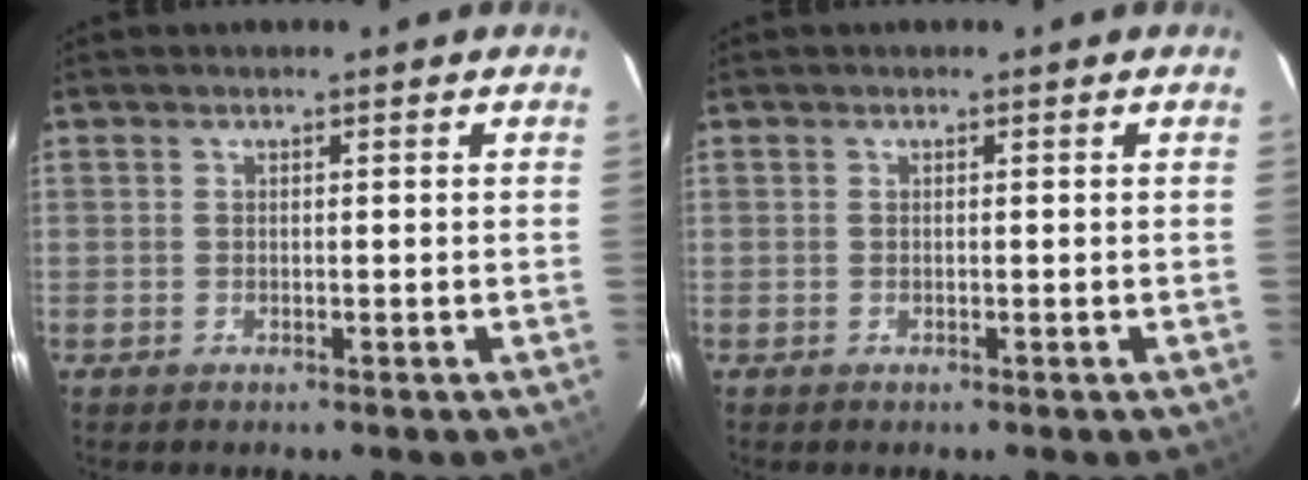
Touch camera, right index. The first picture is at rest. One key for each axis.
{"total": 0.0}